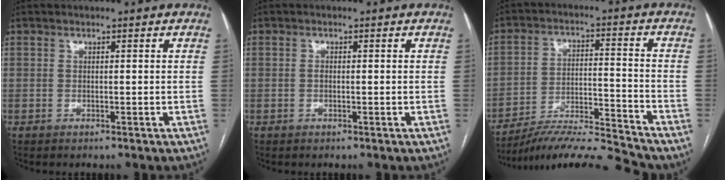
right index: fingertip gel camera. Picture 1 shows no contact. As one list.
[{"total": 0.5, "force": [-0.1, 0.3, 0.5], "torque": [-0.010, 0.001, 0.000]}, {"total": 11.7, "force": [-11.3, -1.7, 2.6], "torque": [-0.041, 0.020, -0.203]}]